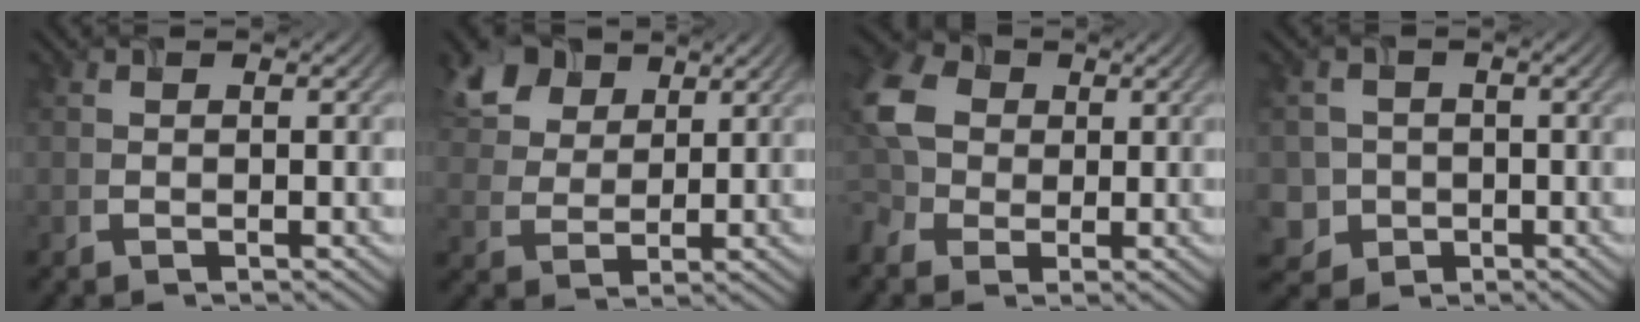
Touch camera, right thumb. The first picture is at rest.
{"total": 8.5, "force": [5.1, 5.1, 4.5], "torque": [-0.120, 0.015, 0.098]}
{"total": 8.4, "force": [0.1, 6.5, 5.3], "torque": [-0.159, 0.013, -0.022]}
{"total": 3.9, "force": [-1.1, 3.7, 0.4], "torque": [-0.009, -0.006, -0.038]}